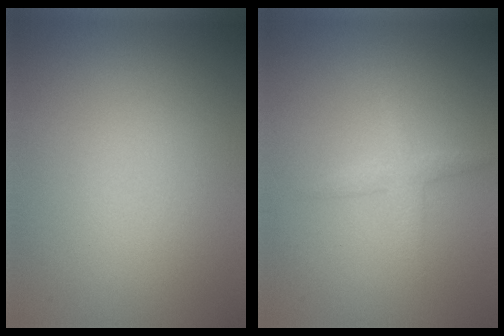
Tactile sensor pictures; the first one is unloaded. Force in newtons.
{"total": 1.6, "press": 1.6, "slide": 0.1}